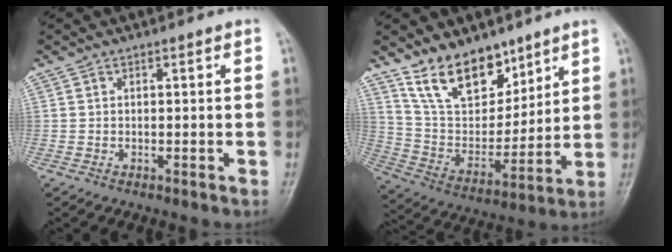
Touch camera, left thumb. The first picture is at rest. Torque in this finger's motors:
{"motor_torque": [1.17, 1.12, 0.89, -0.71, 0.10]}